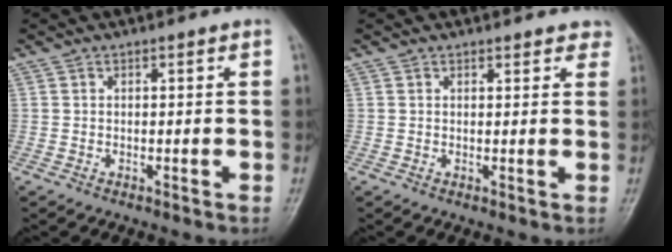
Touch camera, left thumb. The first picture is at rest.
{"total": 2.5, "force": [2.2, 1.3, 0.5], "torque": [0.025, -0.006, 0.015]}